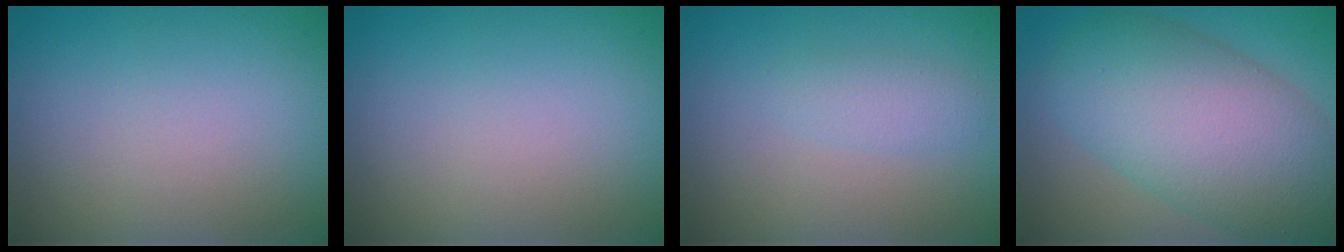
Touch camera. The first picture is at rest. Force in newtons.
{"total": 0.0}
{"total": 1.7, "press": 1.7, "slide": 0.1}
{"total": 10.4, "press": 10.4, "slide": 0.4}